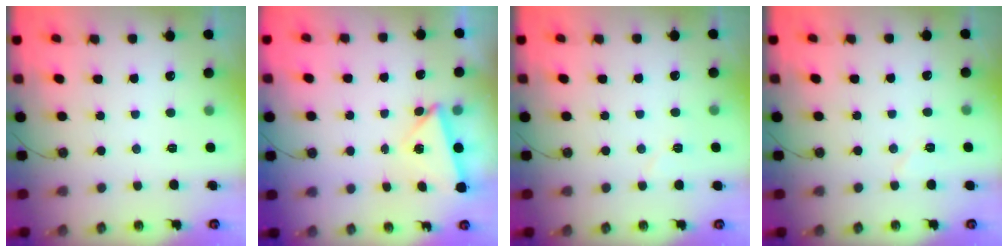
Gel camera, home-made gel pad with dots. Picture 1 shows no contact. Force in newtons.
{"total": 3.9, "press": 3.5, "slide": 1.7}
{"total": 4.8, "press": 4.2, "slide": 2.3}
{"total": 4.6, "press": 4.5, "slide": 0.9}